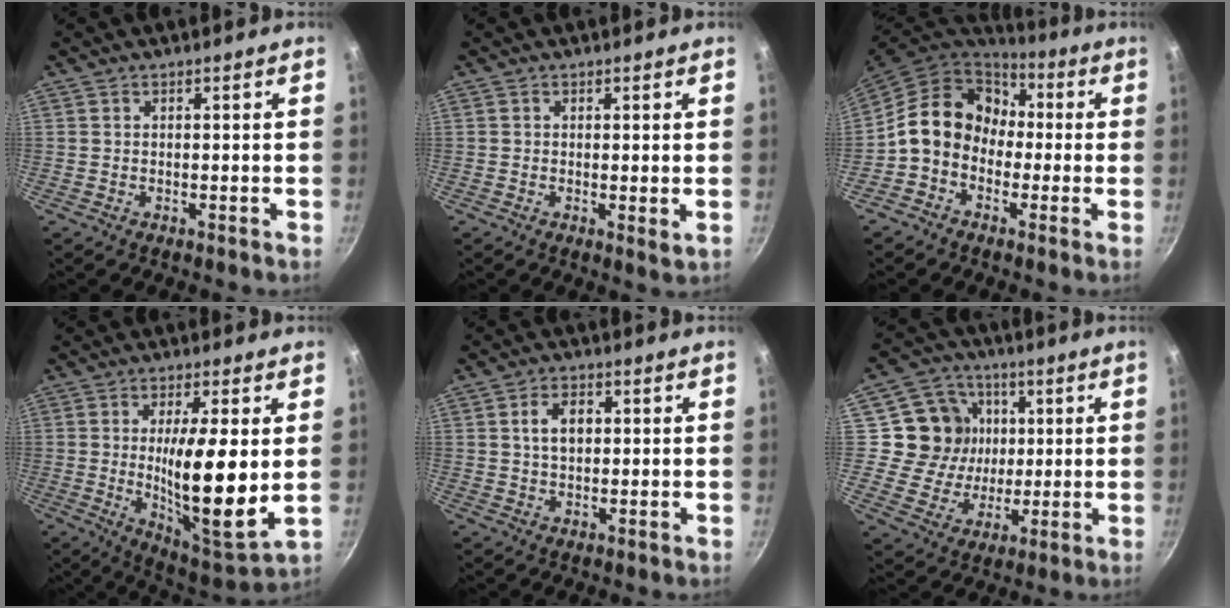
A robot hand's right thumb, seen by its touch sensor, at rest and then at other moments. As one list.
[{"total": 1.8, "force": [0.3, 0.4, 1.7], "torque": [-0.027, -0.011, 0.001]}, {"total": 14.3, "force": [-0.4, 11.9, 7.9], "torque": [-0.102, 0.046, -0.030]}, {"total": 16.9, "force": [0.4, 4.0, 16.4], "torque": [-0.267, -0.036, 0.010]}, {"total": 5.3, "force": [1.1, 3.5, 3.9], "torque": [-0.051, 0.005, 0.017]}, {"total": 13.7, "force": [2.5, 12.7, 4.7], "torque": [-0.053, 0.005, 0.042]}]